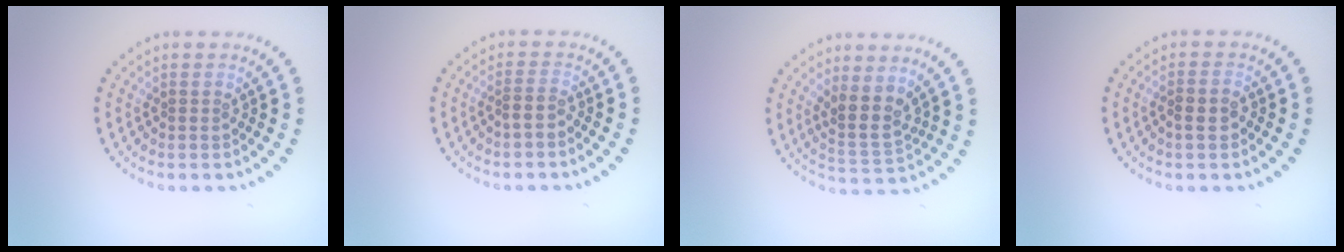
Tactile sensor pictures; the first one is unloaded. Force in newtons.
{"total": 1.1, "press": 0.7, "slide": 0.9}
{"total": 2.9, "press": 2.4, "slide": 1.7}
{"total": 1.5, "press": 1.3, "slide": 0.6}